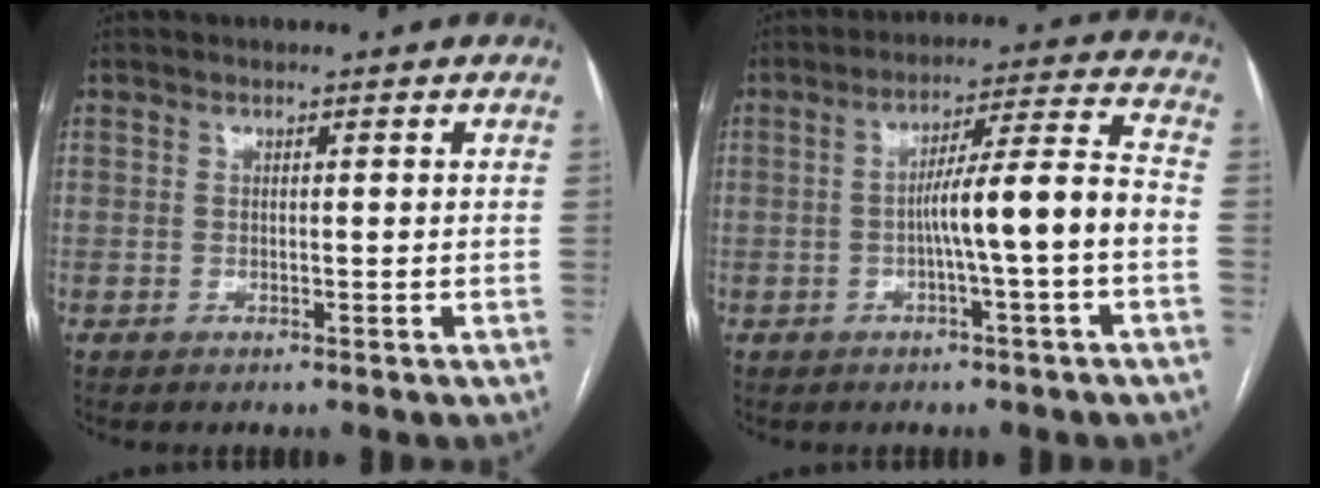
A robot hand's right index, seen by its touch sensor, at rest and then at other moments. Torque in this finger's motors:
{"motor_torque": [1.57, -0.24, 0.70, 0.15]}